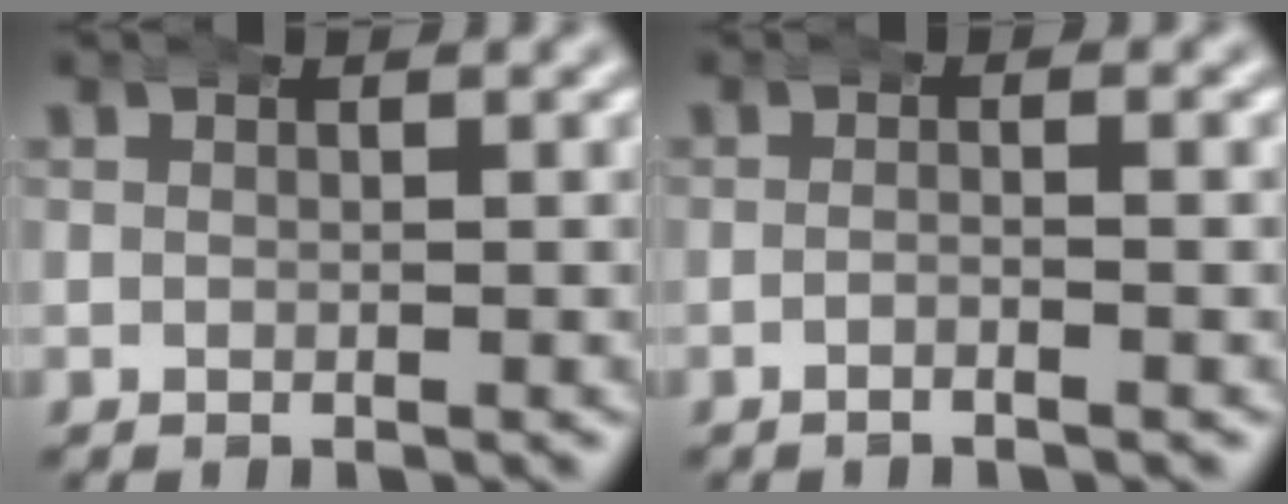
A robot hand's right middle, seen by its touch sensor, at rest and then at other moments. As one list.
[{"total": 1.8, "force": [-1.3, -0.3, 1.2], "torque": [-0.019, 0.003, -0.028]}]